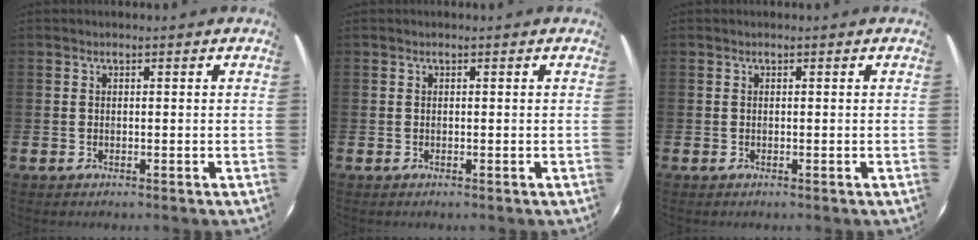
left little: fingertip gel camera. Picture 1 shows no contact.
{"total": 0.0}
{"total": 0.0}